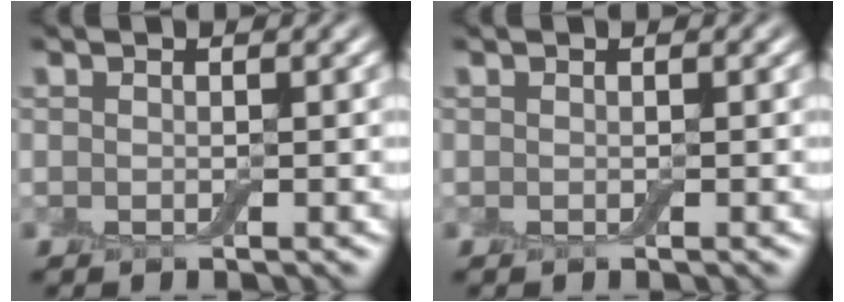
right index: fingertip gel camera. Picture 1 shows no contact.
{"total": 0.0}